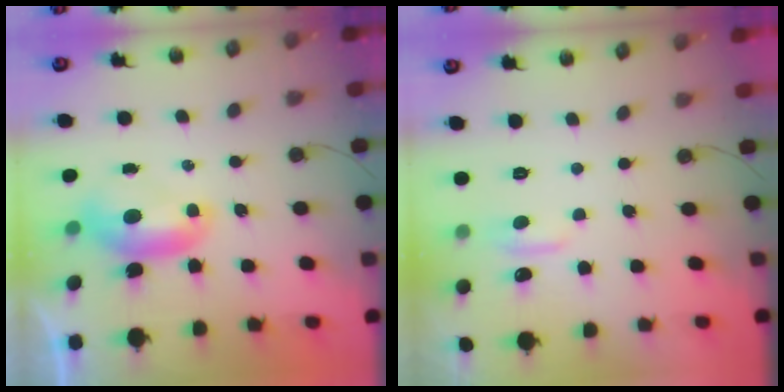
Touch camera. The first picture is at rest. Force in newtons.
{"total": 1.0, "press": 0.7, "slide": 0.7}